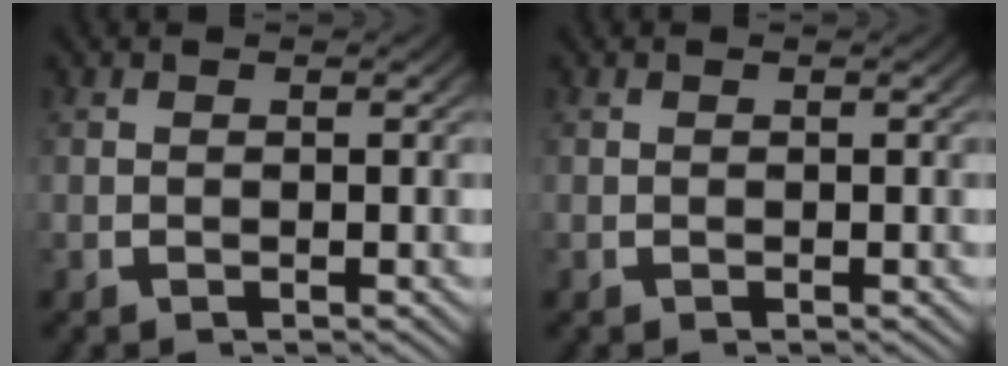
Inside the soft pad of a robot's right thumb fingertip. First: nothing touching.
{"total": 0.0}